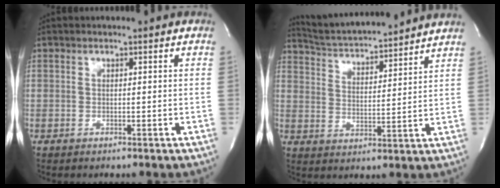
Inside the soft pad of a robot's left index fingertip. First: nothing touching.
{"total": 14.8, "force": [14.0, 0.9, 4.7], "torque": [-0.088, 0.012, 0.215]}